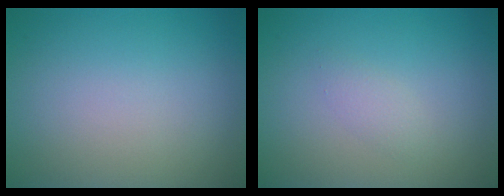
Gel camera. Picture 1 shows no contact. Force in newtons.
{"total": 1.1, "press": 1.1, "slide": 0.1}